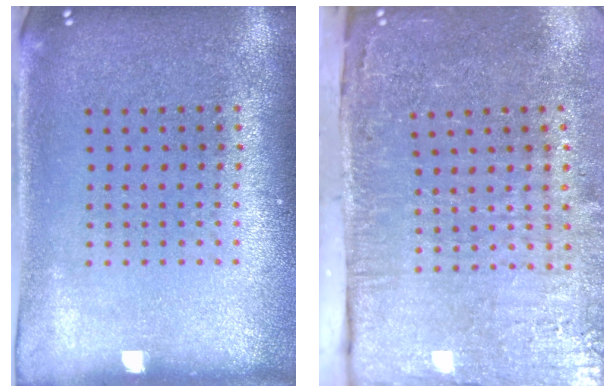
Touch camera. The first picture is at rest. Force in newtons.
{"total": 5.0, "press": 4.0, "slide": 3.0}